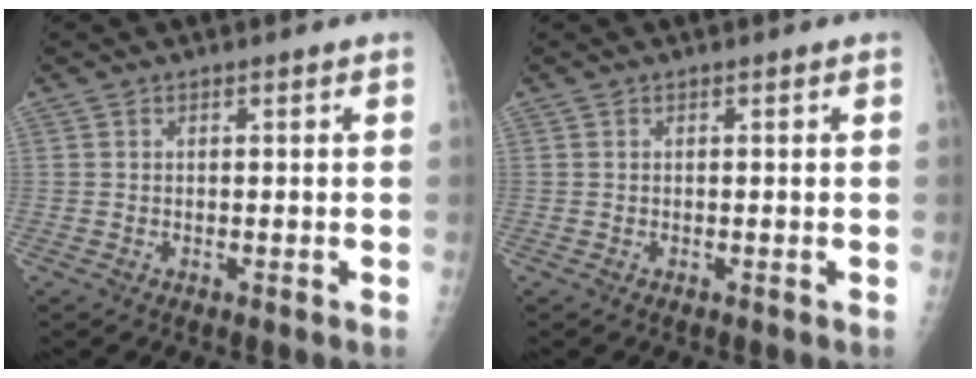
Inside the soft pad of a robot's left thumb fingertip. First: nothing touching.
{"total": 0.0}